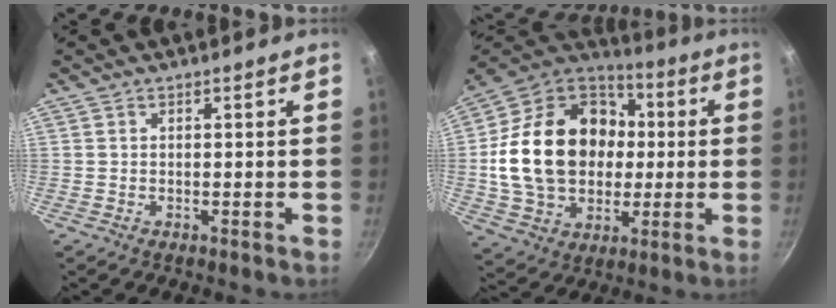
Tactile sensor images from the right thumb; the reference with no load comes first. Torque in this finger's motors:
{"motor_torque": [1.92, 3.09, 2.00, -0.47, 0.55]}